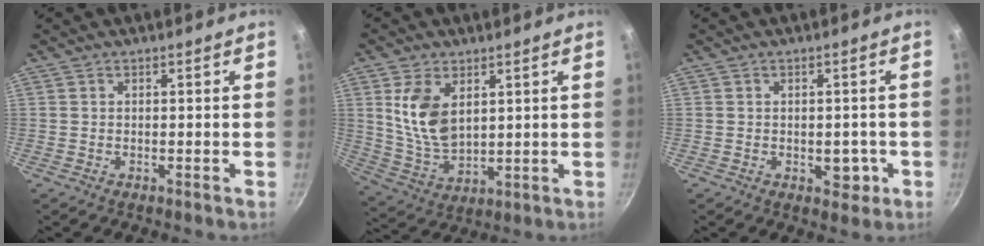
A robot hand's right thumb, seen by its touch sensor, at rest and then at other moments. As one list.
[{"total": 11.2, "force": [3.4, 6.7, 8.2], "torque": [-0.147, -0.027, 0.078]}, {"total": 4.3, "force": [-1.1, 2.8, 2.9], "torque": [-0.006, 0.010, -0.010]}]